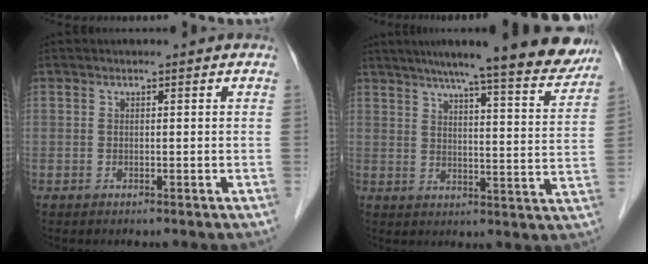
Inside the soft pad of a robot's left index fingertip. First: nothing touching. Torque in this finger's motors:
{"motor_torque": [0.30, -0.68, 0.73, 0.18]}